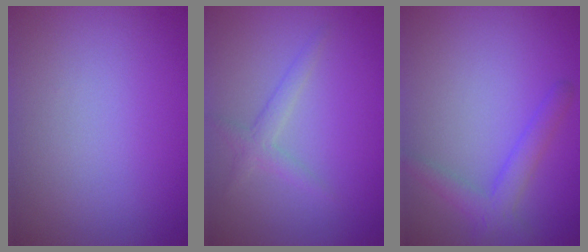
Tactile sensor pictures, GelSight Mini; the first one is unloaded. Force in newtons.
{"total": 1.6, "press": 1.6, "slide": 0.1}
{"total": 2.5, "press": 2.5, "slide": 0.2}